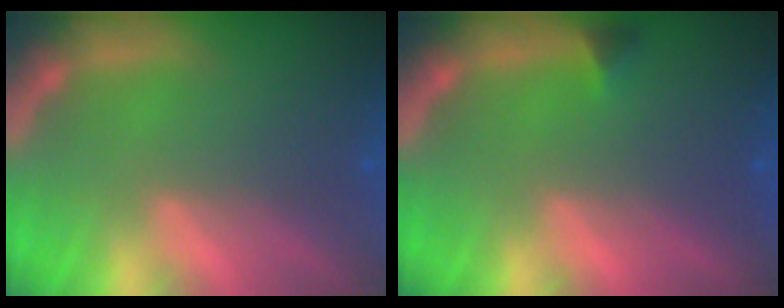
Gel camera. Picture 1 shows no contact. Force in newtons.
{"total": 0.9}